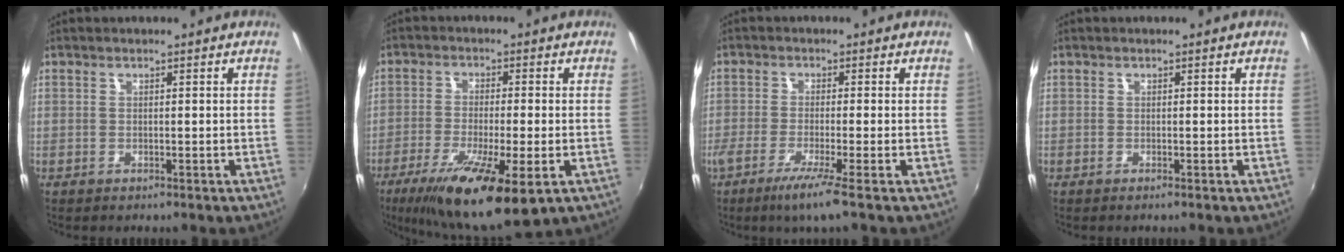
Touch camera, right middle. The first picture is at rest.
{"total": 14.5, "force": [-7.5, 2.9, 12.1], "torque": [-0.237, -0.045, -0.127]}
{"total": 5.6, "force": [-3.5, -1.0, 4.3], "torque": [-0.099, -0.020, -0.068]}
{"total": 0.0}